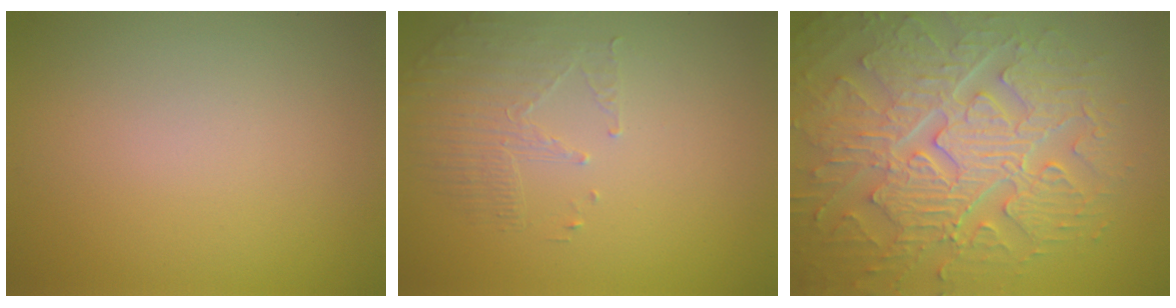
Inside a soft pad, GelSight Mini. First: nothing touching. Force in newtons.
{"total": 1.8, "press": 1.1, "slide": 1.4}
{"total": 9.5, "press": 7.0, "slide": 6.5}